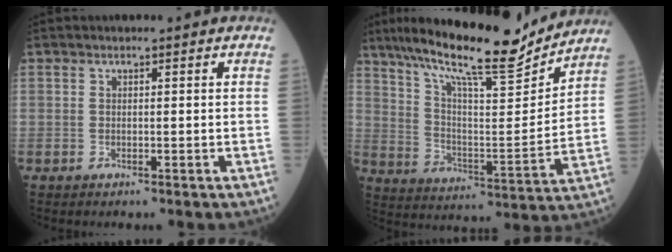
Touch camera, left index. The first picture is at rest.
{"total": 19.2, "force": [16.6, 1.9, 9.5], "torque": [-0.169, -0.002, 0.267]}